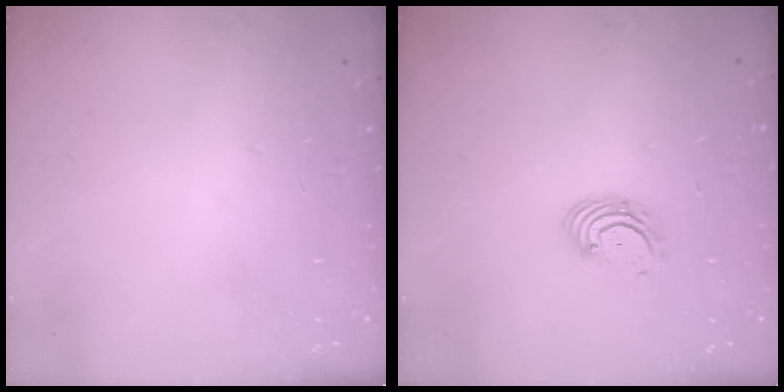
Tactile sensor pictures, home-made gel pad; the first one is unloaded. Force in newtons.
{"total": 2.9, "press": 2.9, "slide": 0.3}